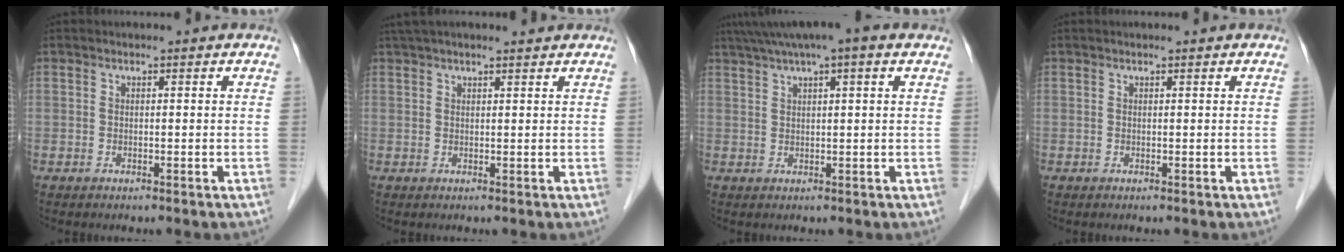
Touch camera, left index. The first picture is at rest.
{"total": 7.8, "force": [6.7, 0.7, 3.9], "torque": [-0.063, 0.037, 0.097]}
{"total": 8.7, "force": [5.9, 0.8, 6.3], "torque": [-0.106, 0.044, 0.090]}
{"total": 0.8, "force": [0.7, 0.0, 0.4], "torque": [-0.007, 0.008, 0.012]}